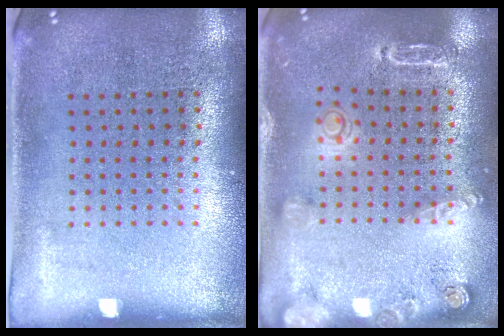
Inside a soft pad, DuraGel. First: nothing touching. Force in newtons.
{"total": 1.8, "press": 1.8, "slide": 0.1}